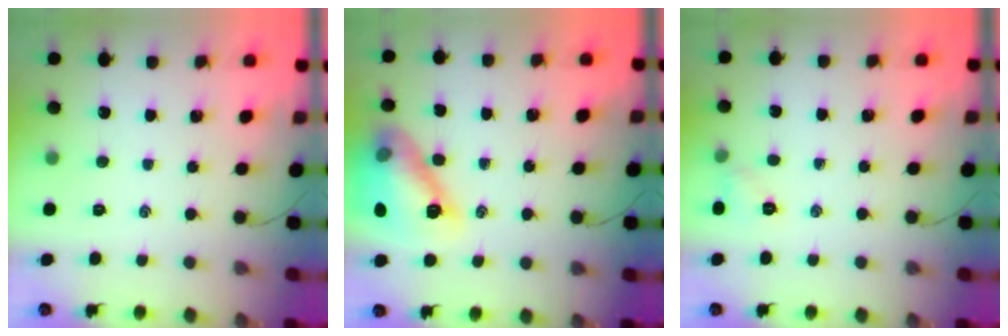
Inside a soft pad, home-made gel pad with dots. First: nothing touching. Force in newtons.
{"total": 14.7, "press": 14.7, "slide": 0.9}
{"total": 5.0, "press": 4.7, "slide": 1.5}